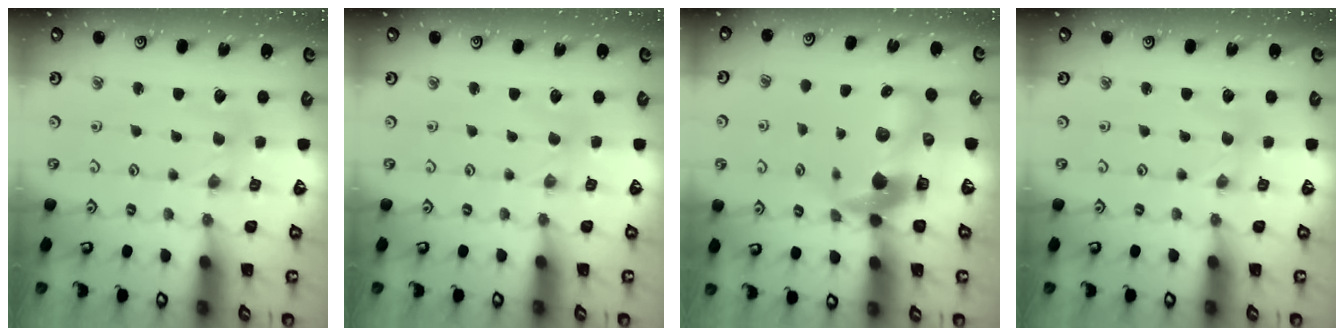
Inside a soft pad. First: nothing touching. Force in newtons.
{"total": 0.0}
{"total": 13.9, "press": 13.7, "slide": 2.1}
{"total": 0.0}